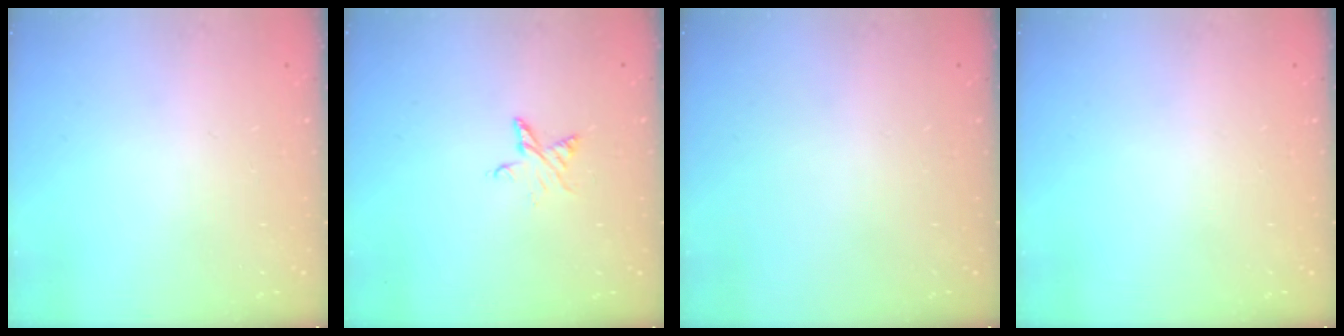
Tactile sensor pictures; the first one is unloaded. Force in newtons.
{"total": 4.2, "press": 4.2, "slide": 0.4}
{"total": 0.0}
{"total": 0.0}